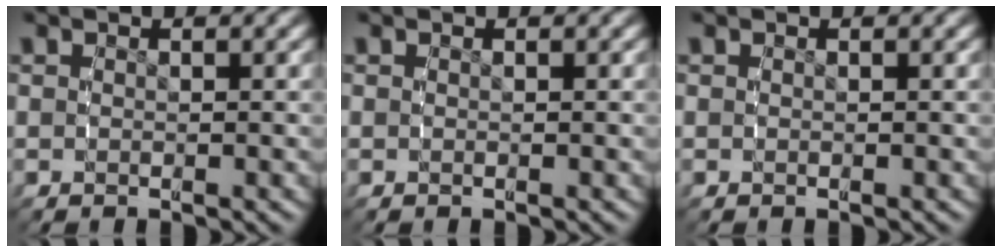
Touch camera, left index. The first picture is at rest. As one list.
[{"total": 0.0}, {"total": 0.0}]